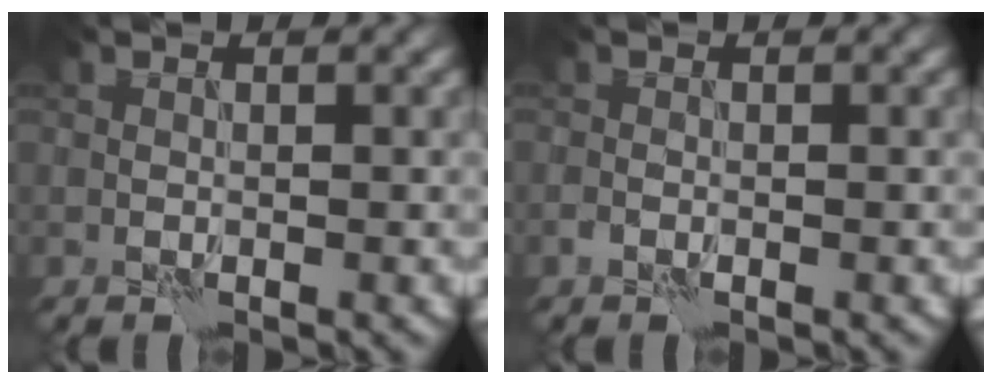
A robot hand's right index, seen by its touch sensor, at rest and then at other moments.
{"total": 0.9, "force": [-0.6, 0.4, 0.5], "torque": [-0.012, 0.001, -0.013]}